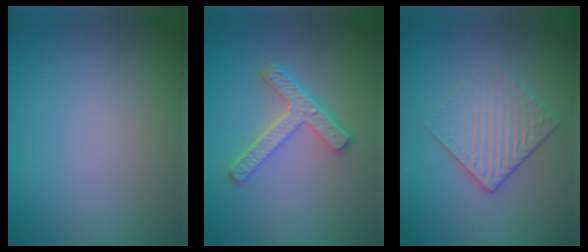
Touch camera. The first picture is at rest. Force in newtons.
{"total": 4.4, "press": 3.3, "slide": 3.0}
{"total": 3.1, "press": 2.8, "slide": 1.3}